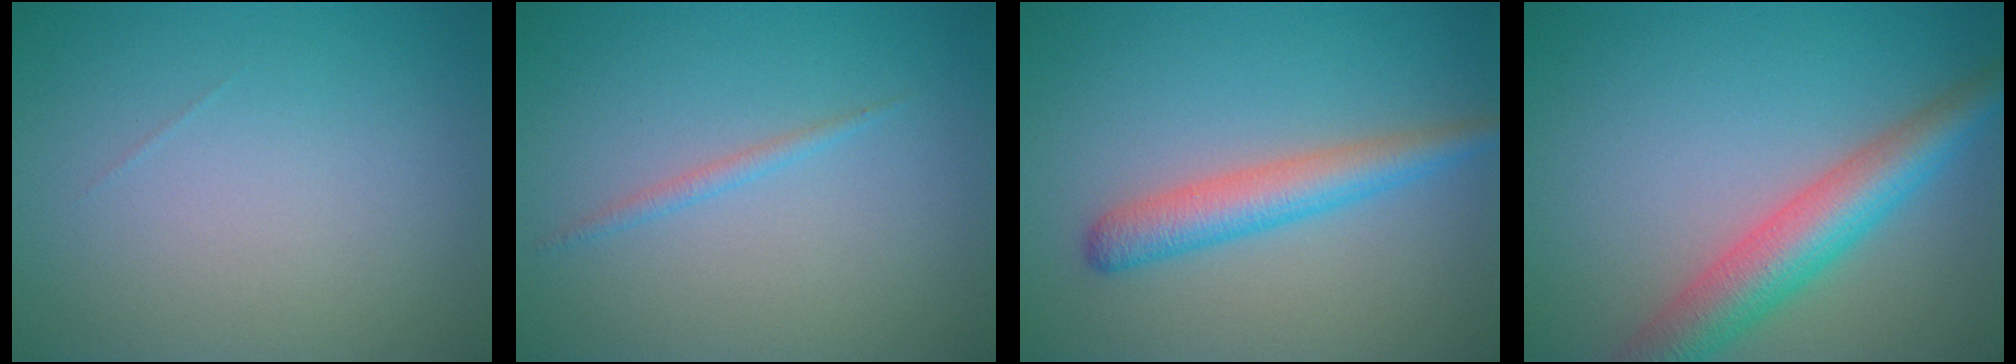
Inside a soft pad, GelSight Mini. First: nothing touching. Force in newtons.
{"total": 0.9, "press": 0.9, "slide": 0.1}
{"total": 3.7, "press": 3.7, "slide": 0.1}
{"total": 6.1, "press": 6.1, "slide": 0.2}